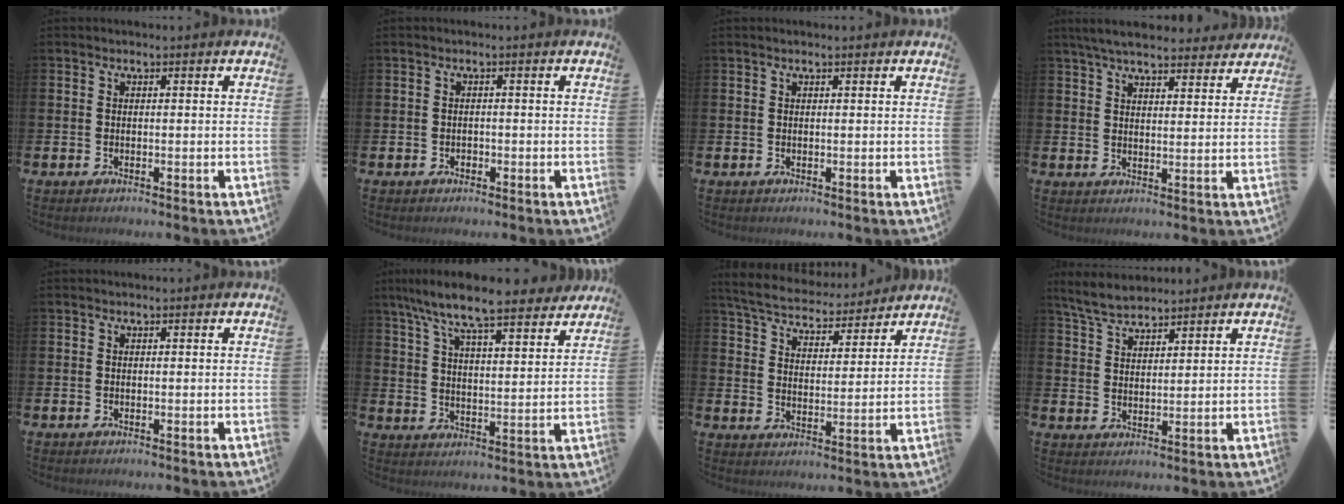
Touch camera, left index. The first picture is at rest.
{"total": 0.6, "force": [-0.3, 0.5, 0.0], "torque": [-0.002, 0.004, -0.008]}
{"total": 0.6, "force": [0.5, 0.1, 0.4], "torque": [0.004, -0.002, 0.006]}
{"total": 6.1, "force": [5.7, 1.3, 1.8], "torque": [-0.047, -0.021, 0.103]}
{"total": 0.0}
{"total": 9.3, "force": [8.6, 1.0, 3.3], "torque": [-0.093, -0.056, 0.150]}
{"total": 6.0, "force": [5.8, 1.5, 1.0], "torque": [-0.046, -0.041, 0.100]}
{"total": 5.2, "force": [4.9, 1.0, 1.2], "torque": [-0.037, -0.015, 0.091]}